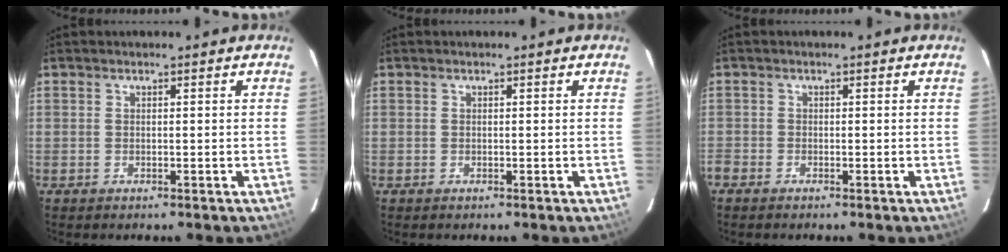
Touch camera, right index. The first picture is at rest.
{"total": 0.0}
{"total": 1.4, "force": [-1.0, 0.9, 0.0], "torque": [-0.006, 0.000, -0.024]}